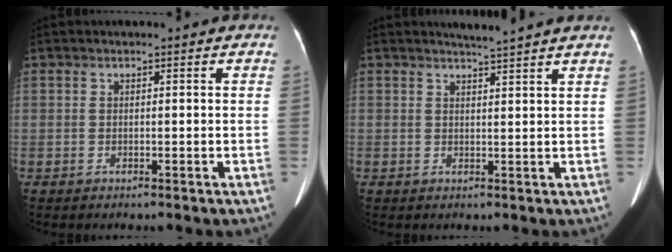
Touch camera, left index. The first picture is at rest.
{"total": 2.3, "force": [2.2, -0.7, 0.2], "torque": [-0.002, 0.002, 0.036]}